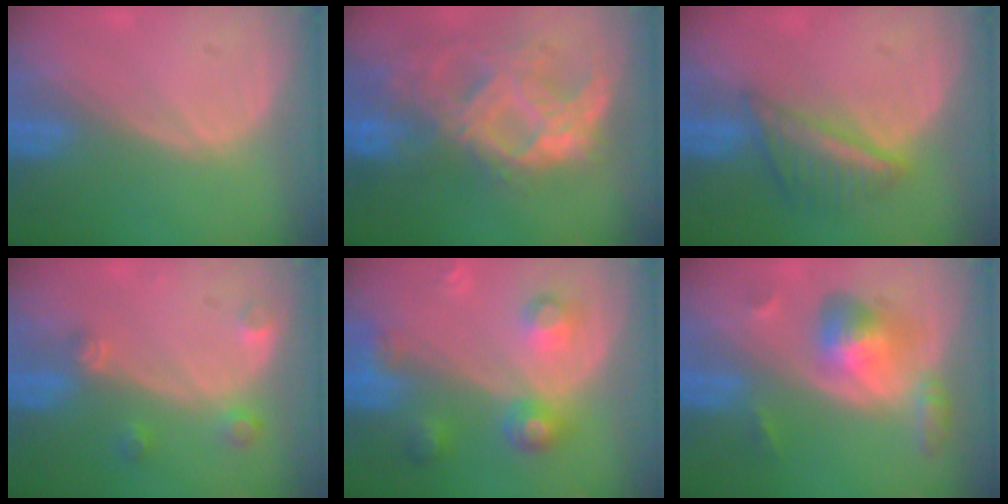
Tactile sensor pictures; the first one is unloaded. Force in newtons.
{"total": 11.0, "press": 9.3, "slide": 5.7}
{"total": 5.3, "press": 5.2, "slide": 1.1}
{"total": 2.7, "press": 2.7, "slide": 0.3}
{"total": 6.0, "press": 6.0, "slide": 0.2}
{"total": 6.3, "press": 5.7, "slide": 2.6}